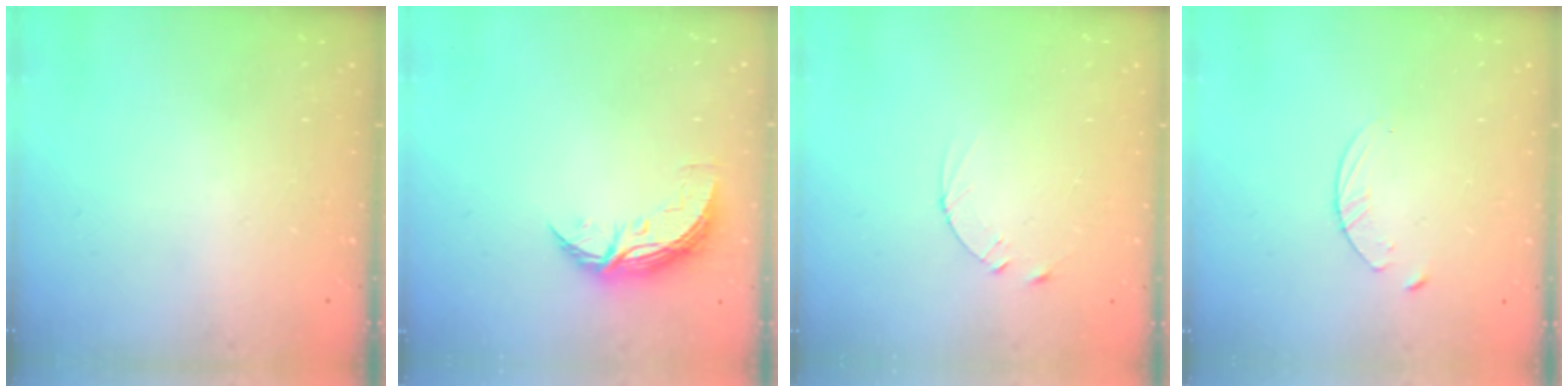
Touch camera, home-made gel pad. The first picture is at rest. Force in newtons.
{"total": 9.2, "press": 9.2, "slide": 0.1}
{"total": 2.4, "press": 2.3, "slide": 0.2}
{"total": 3.1, "press": 3.1, "slide": 0.3}